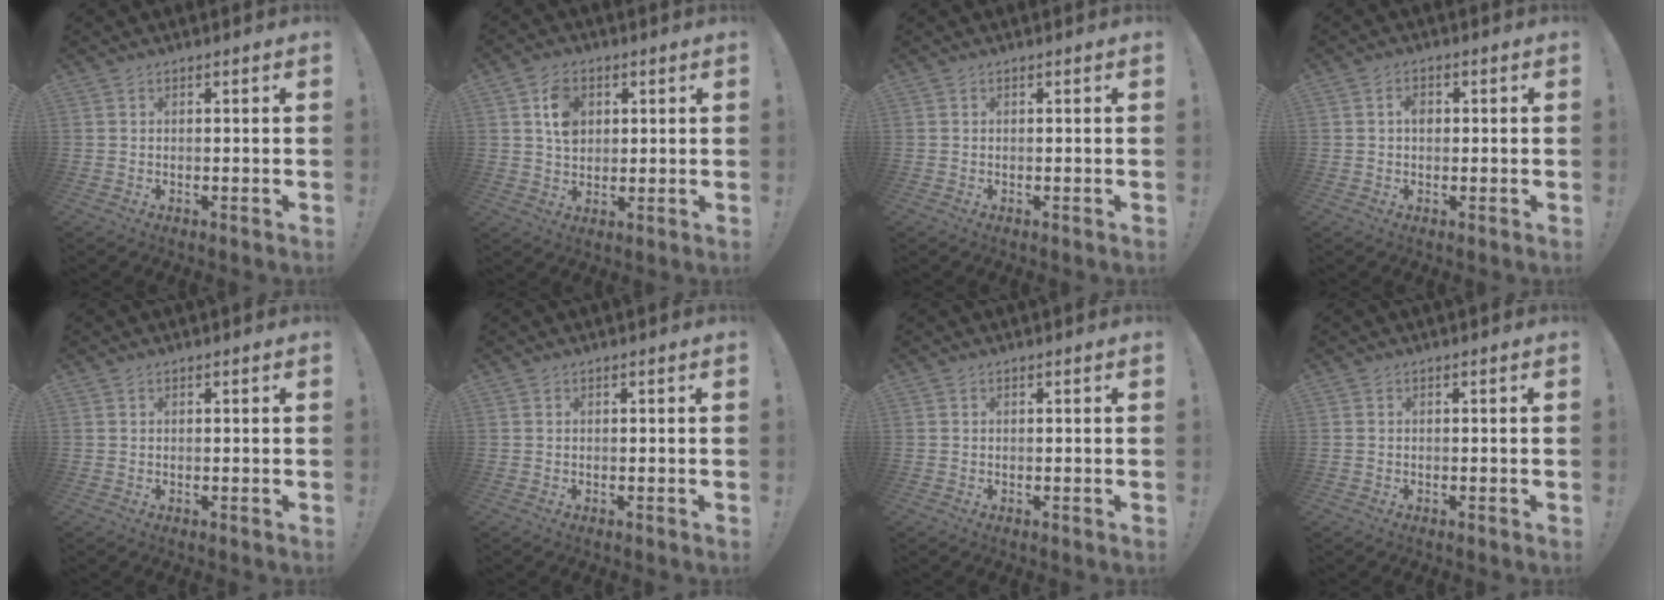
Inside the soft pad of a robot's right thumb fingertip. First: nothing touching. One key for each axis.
{"total": 7.5, "fx": 2.3, "fy": 5.6, "fz": 4.4, "tx": -0.059, "ty": -0.001, "tz": 0.042}
{"total": 0.0}
{"total": 2.5, "fx": 0.0, "fy": 1.8, "fz": 1.7, "tx": -0.018, "ty": 0.001, "tz": -0.005}
{"total": 0.0}
{"total": 0.0}
{"total": 0.0}
{"total": 0.5, "fx": -0.2, "fy": -0.2, "fz": 0.4, "tx": -0.007, "ty": -0.002, "tz": -0.003}